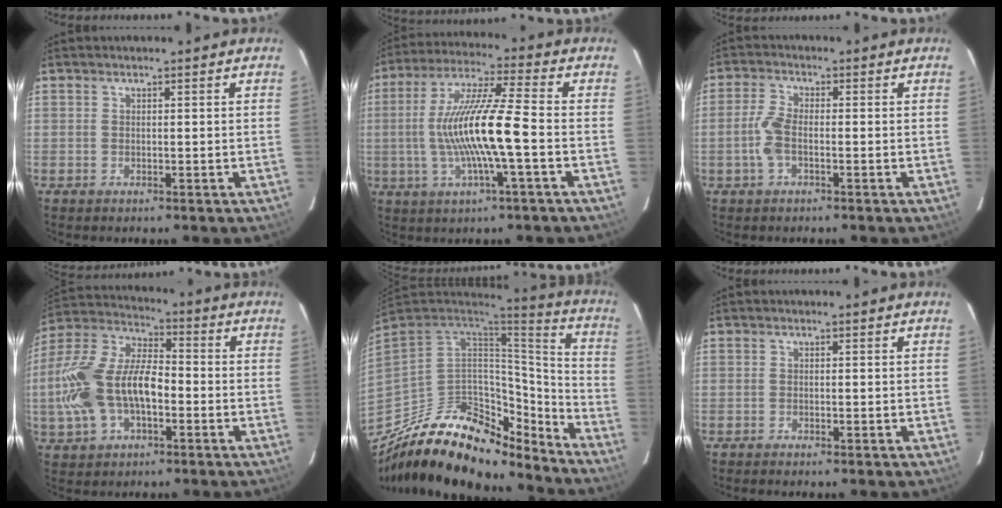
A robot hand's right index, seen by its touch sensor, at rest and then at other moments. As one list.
[{"total": 14.6, "force": [-2.3, 0.6, 14.4], "torque": [-0.278, 0.003, -0.041]}, {"total": 4.6, "force": [-1.3, 1.9, 4.0], "torque": [-0.095, 0.005, -0.027]}, {"total": 17.2, "force": [-3.6, 9.3, 14.0], "torque": [-0.304, 0.012, -0.066]}, {"total": 27.9, "force": [-21.1, 12.3, 13.5], "torque": [-0.255, 0.026, -0.323]}, {"total": 0.6, "force": [-0.5, 0.1, 0.2], "torque": [-0.005, -0.001, -0.011]}]